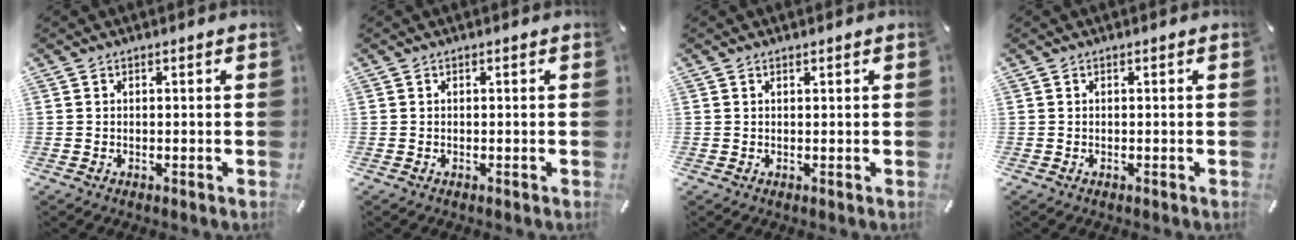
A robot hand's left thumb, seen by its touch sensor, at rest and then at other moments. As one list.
[{"total": 0.0}, {"total": 0.6, "force": [0.4, 0.2, 0.3], "torque": [-0.007, 0.001, 0.008]}, {"total": 0.0}]